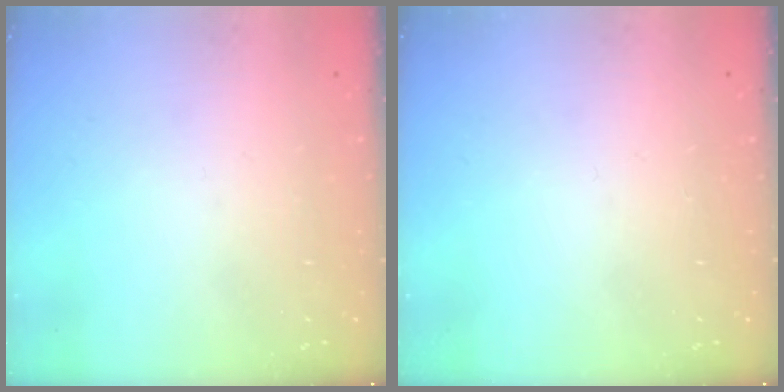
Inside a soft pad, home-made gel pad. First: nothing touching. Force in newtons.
{"total": 0.0}